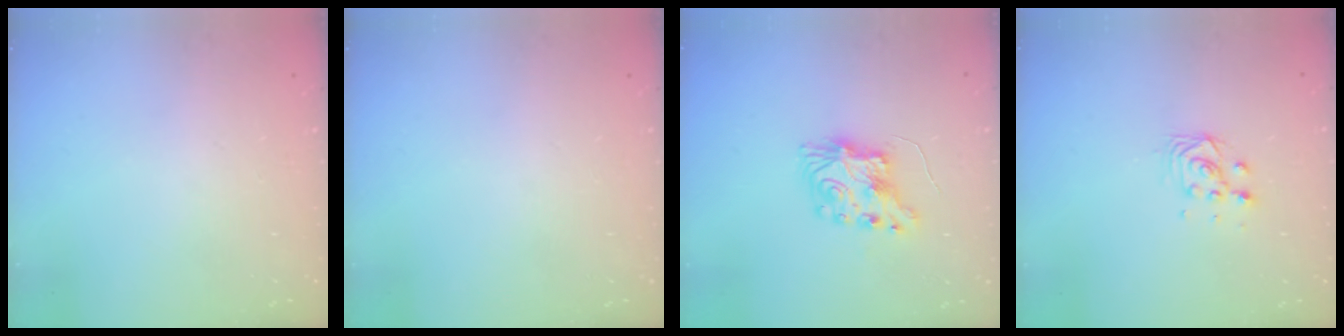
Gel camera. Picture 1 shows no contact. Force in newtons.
{"total": 0.0}
{"total": 8.4, "press": 8.4, "slide": 0.2}
{"total": 5.0, "press": 5.0, "slide": 0.3}